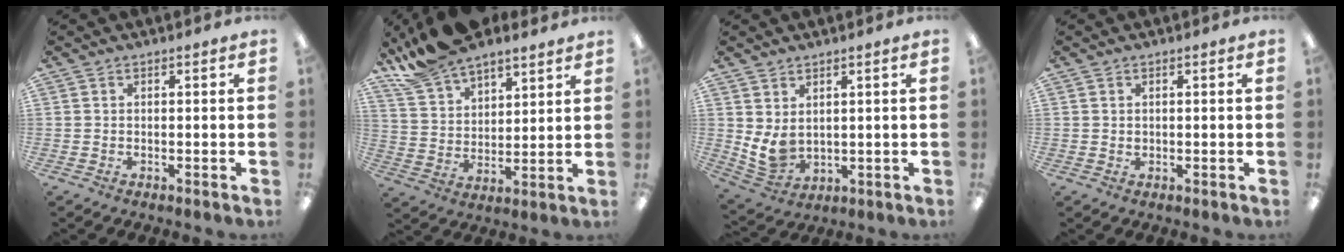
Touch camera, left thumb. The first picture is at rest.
{"total": 13.3, "force": [11.4, 5.1, 4.6], "torque": [-0.112, -0.060, 0.216]}
{"total": 5.9, "force": [2.1, 4.1, 3.6], "torque": [-0.083, -0.018, 0.042]}
{"total": 0.6, "force": [0.5, 0.4, 0.1], "torque": [-0.004, 0.000, 0.009]}